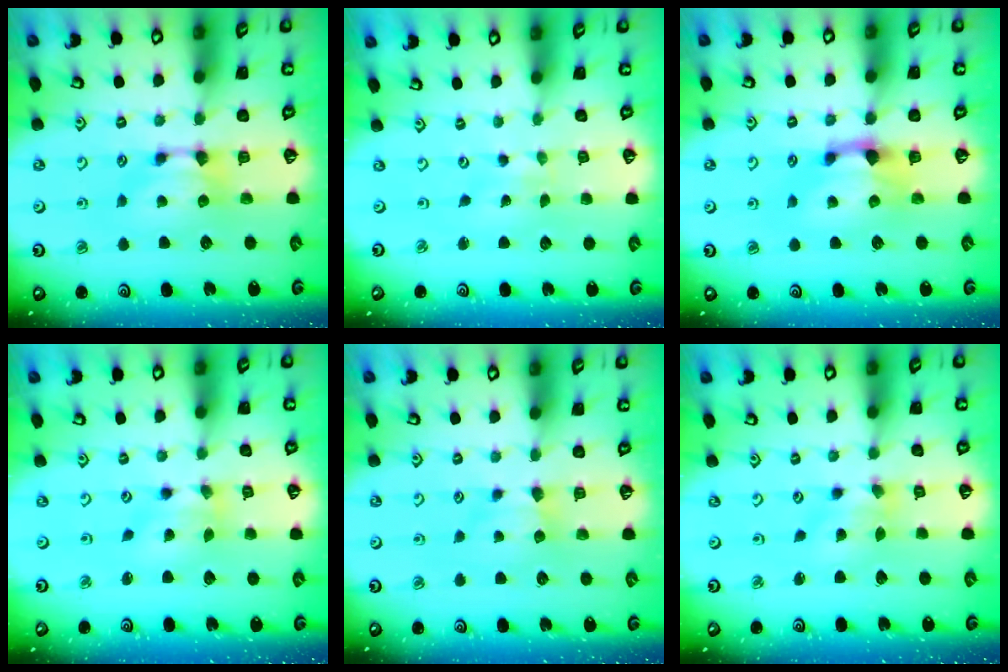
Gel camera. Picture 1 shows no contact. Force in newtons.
{"total": 4.3, "press": 4.3, "slide": 0.2}
{"total": 1.6, "press": 1.0, "slide": 1.3}
{"total": 2.1, "press": 1.6, "slide": 1.3}
{"total": 1.4, "press": 1.3, "slide": 0.5}
{"total": 1.2, "press": 0.3, "slide": 1.2}